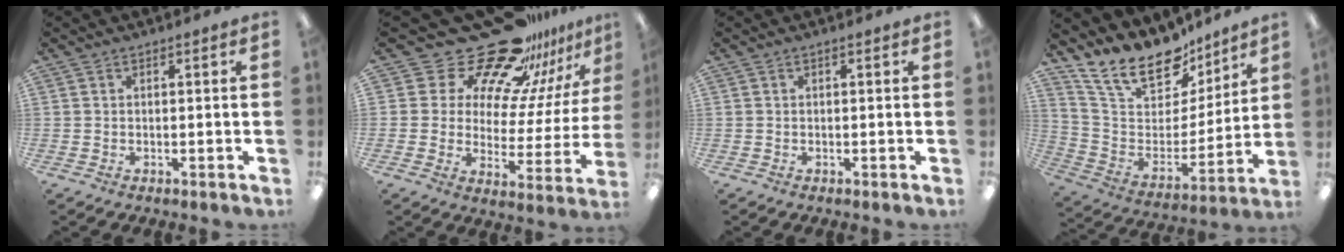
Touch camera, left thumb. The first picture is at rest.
{"total": 20.2, "force": [17.1, 8.5, 6.4], "torque": [-0.116, -0.136, 0.302]}
{"total": 0.0}
{"total": 19.6, "force": [15.9, 8.6, 7.6], "torque": [-0.153, -0.111, 0.288]}